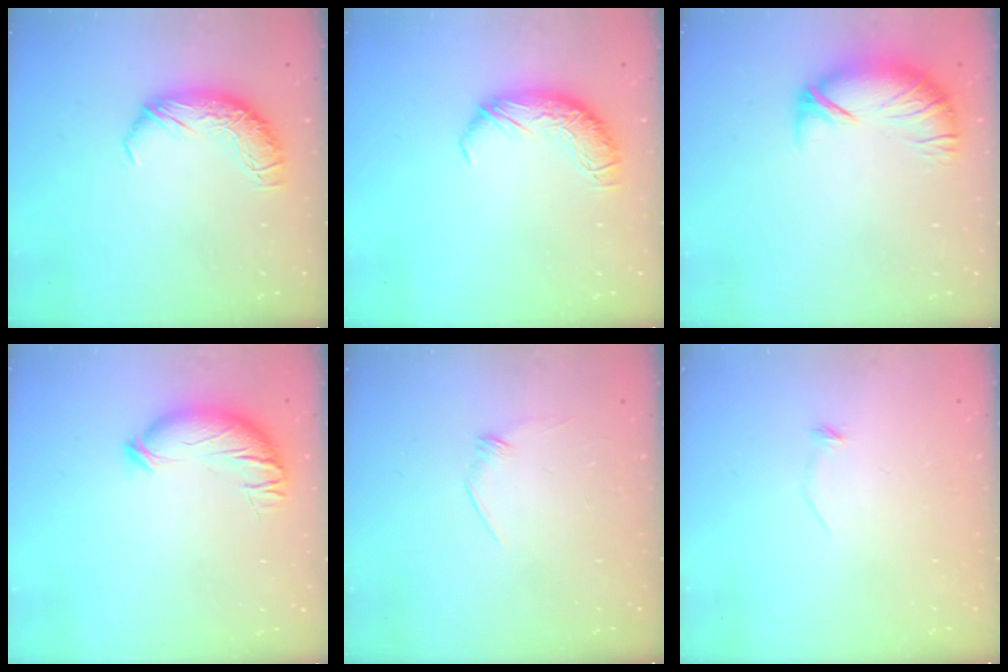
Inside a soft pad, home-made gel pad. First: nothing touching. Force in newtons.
{"total": 0.0}
{"total": 4.2, "press": 3.5, "slide": 2.2}
{"total": 4.4, "press": 4.1, "slide": 1.7}
{"total": 7.7, "press": 7.6, "slide": 0.6}
{"total": 7.1, "press": 7.0, "slide": 0.9}